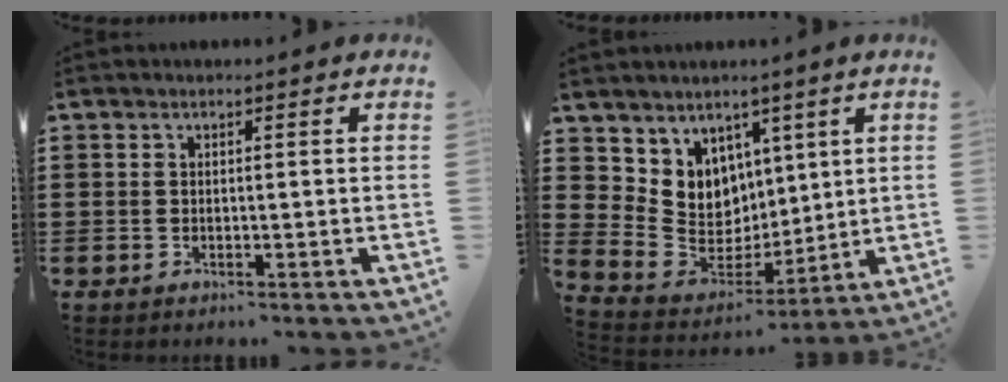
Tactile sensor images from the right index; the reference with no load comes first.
{"total": 7.6, "force": [3.8, 6.6, 0.2], "torque": [-0.049, -0.048, 0.077]}